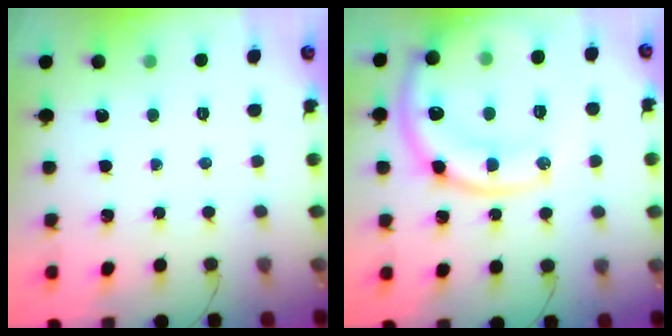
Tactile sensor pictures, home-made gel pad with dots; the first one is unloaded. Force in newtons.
{"total": 20.8, "press": 20.7, "slide": 2.4}